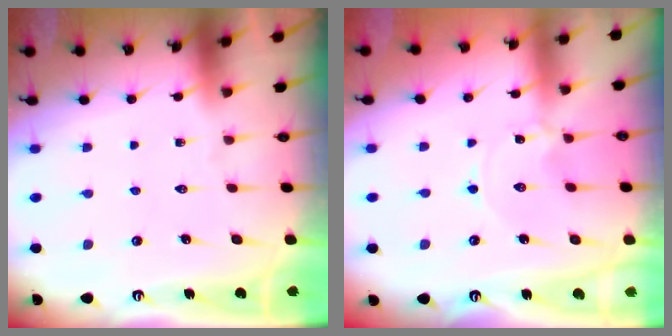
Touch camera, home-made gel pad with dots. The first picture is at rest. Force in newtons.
{"total": 0.0}